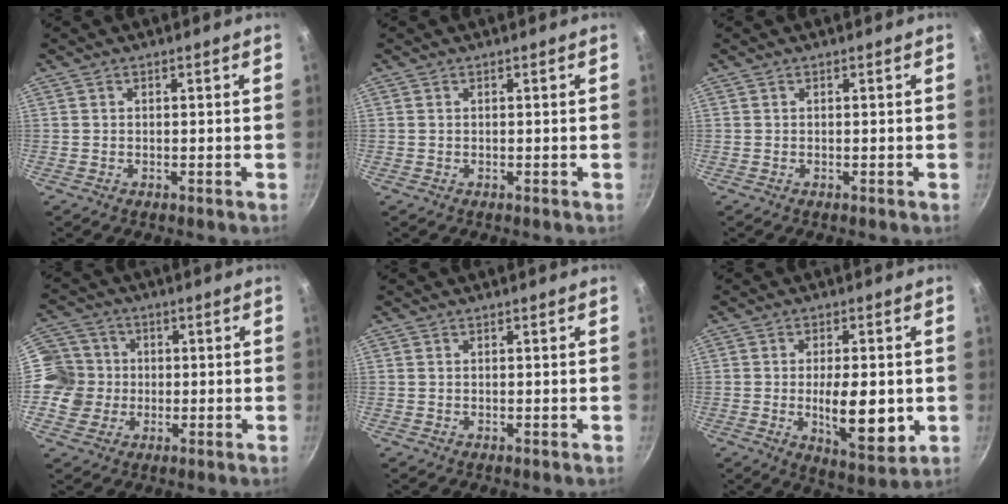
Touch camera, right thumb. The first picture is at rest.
{"total": 0.0}
{"total": 0.0}
{"total": 9.3, "force": [-0.4, 8.9, 2.6], "torque": [-0.016, 0.014, -0.024]}
{"total": 0.0}
{"total": 12.0, "force": [-1.5, 4.8, 10.9], "torque": [-0.155, -0.017, -0.015]}